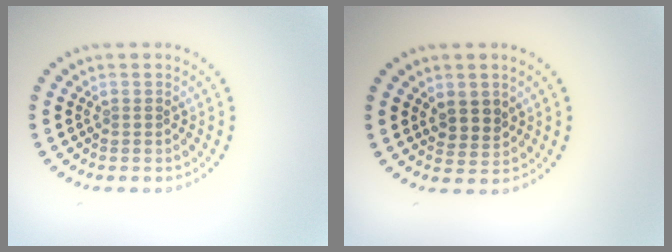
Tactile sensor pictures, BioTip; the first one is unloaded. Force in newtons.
{"total": 2.2, "press": 2.0, "slide": 0.9}